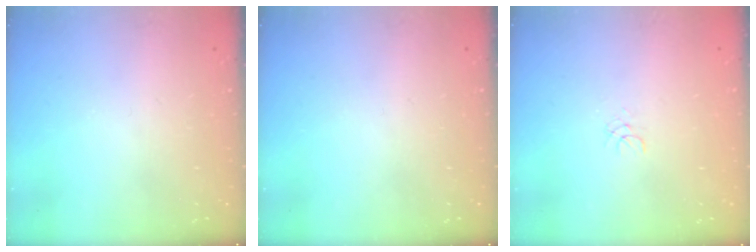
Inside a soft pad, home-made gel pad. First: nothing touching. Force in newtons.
{"total": 0.0}
{"total": 1.1, "press": 1.1, "slide": 0.1}